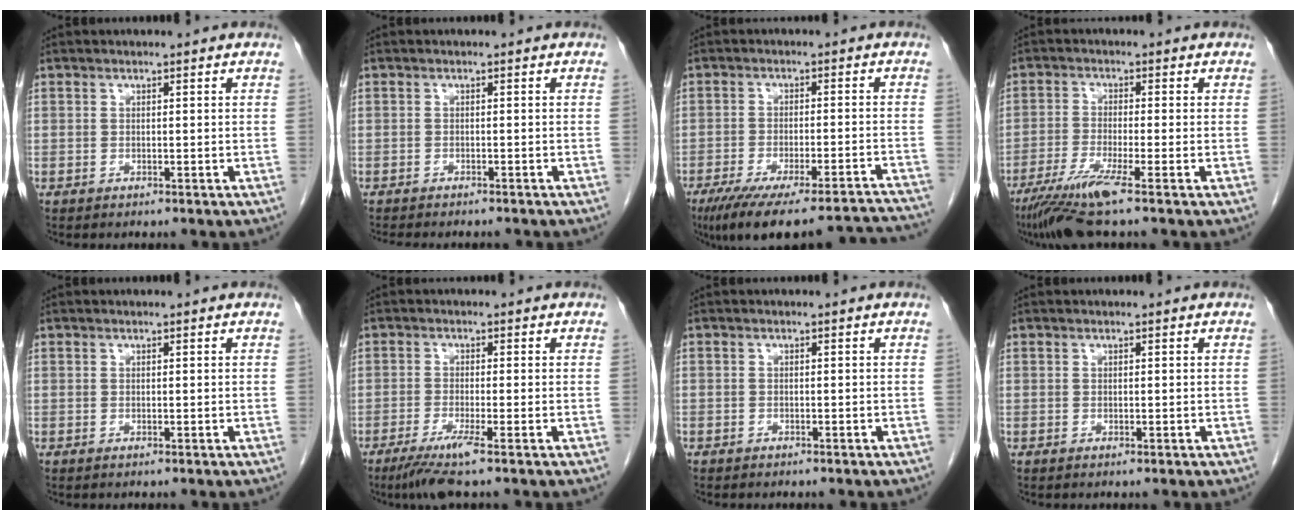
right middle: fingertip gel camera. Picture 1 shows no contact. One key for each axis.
{"total": 7.5, "fx": -6.7, "fy": 1.6, "fz": 2.9, "tx": -0.035, "ty": -0.005, "tz": -0.089}
{"total": 23.2, "fx": -21.1, "fy": 1.6, "fz": 9.6, "tx": -0.094, "ty": -0.019, "tz": -0.275}
{"total": 7.4, "fx": -5.0, "fy": -0.9, "fz": 5.4, "tx": -0.100, "ty": -0.026, "tz": -0.097}
{"total": 0.0}
{"total": 4.9, "fx": -3.1, "fy": -0.5, "fz": 3.8, "tx": -0.073, "ty": -0.016, "tz": -0.061}
{"total": 1.2, "fx": -1.0, "fy": 0.7, "fz": 0.2, "tx": -0.012, "ty": 0.002, "tz": -0.014}
{"total": 0.0}